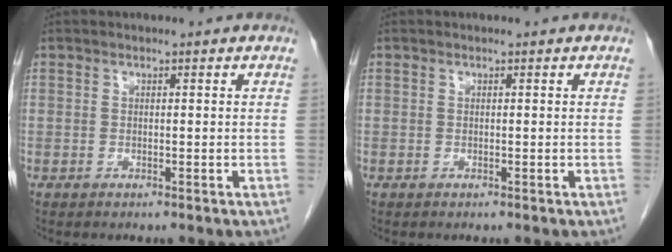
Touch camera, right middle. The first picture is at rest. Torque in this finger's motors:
{"motor_torque": [-0.03, 0.05, 0.02, 0.01]}